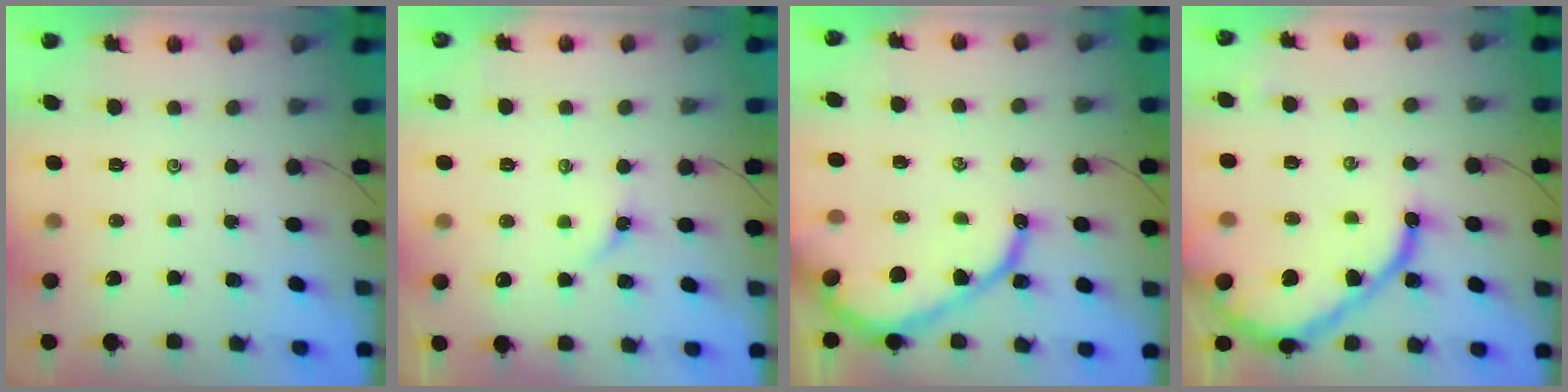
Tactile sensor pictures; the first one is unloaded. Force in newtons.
{"total": 4.0, "press": 3.9, "slide": 0.5}
{"total": 12.7, "press": 12.6, "slide": 1.4}
{"total": 15.4, "press": 15.3, "slide": 1.6}